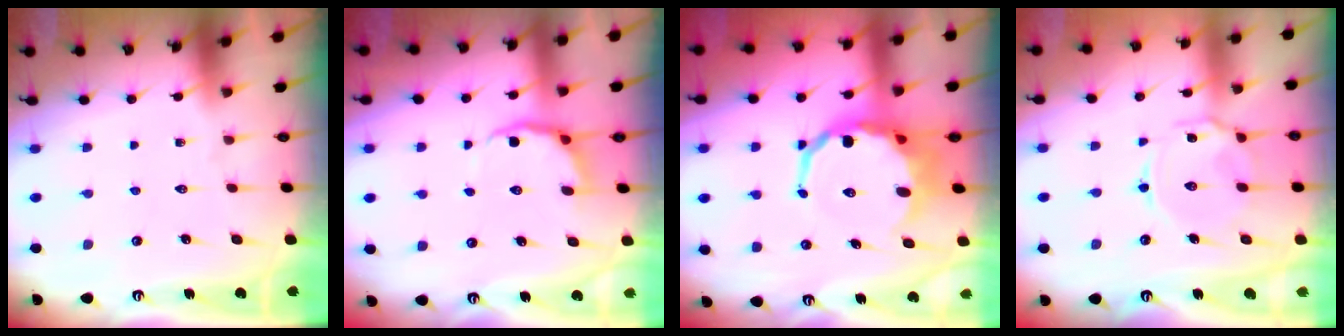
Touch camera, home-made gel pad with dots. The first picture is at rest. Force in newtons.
{"total": 4.4, "press": 3.6, "slide": 2.5}
{"total": 9.9, "press": 9.6, "slide": 2.4}
{"total": 8.0, "press": 7.9, "slide": 0.6}